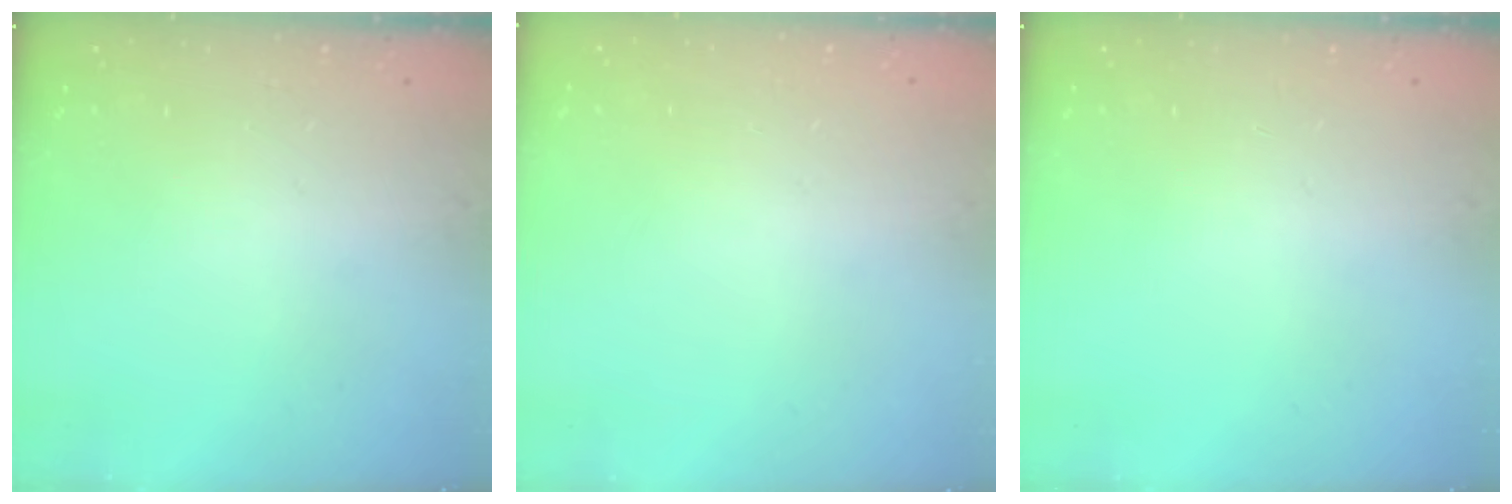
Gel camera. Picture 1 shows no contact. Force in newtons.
{"total": 0.0}
{"total": 0.0}